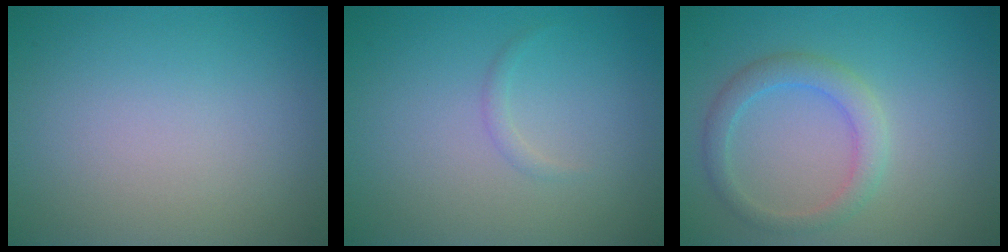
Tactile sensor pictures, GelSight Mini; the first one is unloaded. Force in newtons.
{"total": 0.7, "press": 0.7, "slide": 0.0}
{"total": 2.7, "press": 2.7, "slide": 0.0}